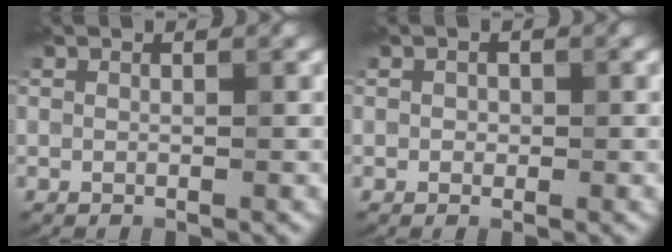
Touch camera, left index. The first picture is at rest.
{"total": 0.7, "force": [0.0, 0.6, 0.3], "torque": [-0.003, -0.003, -0.002]}